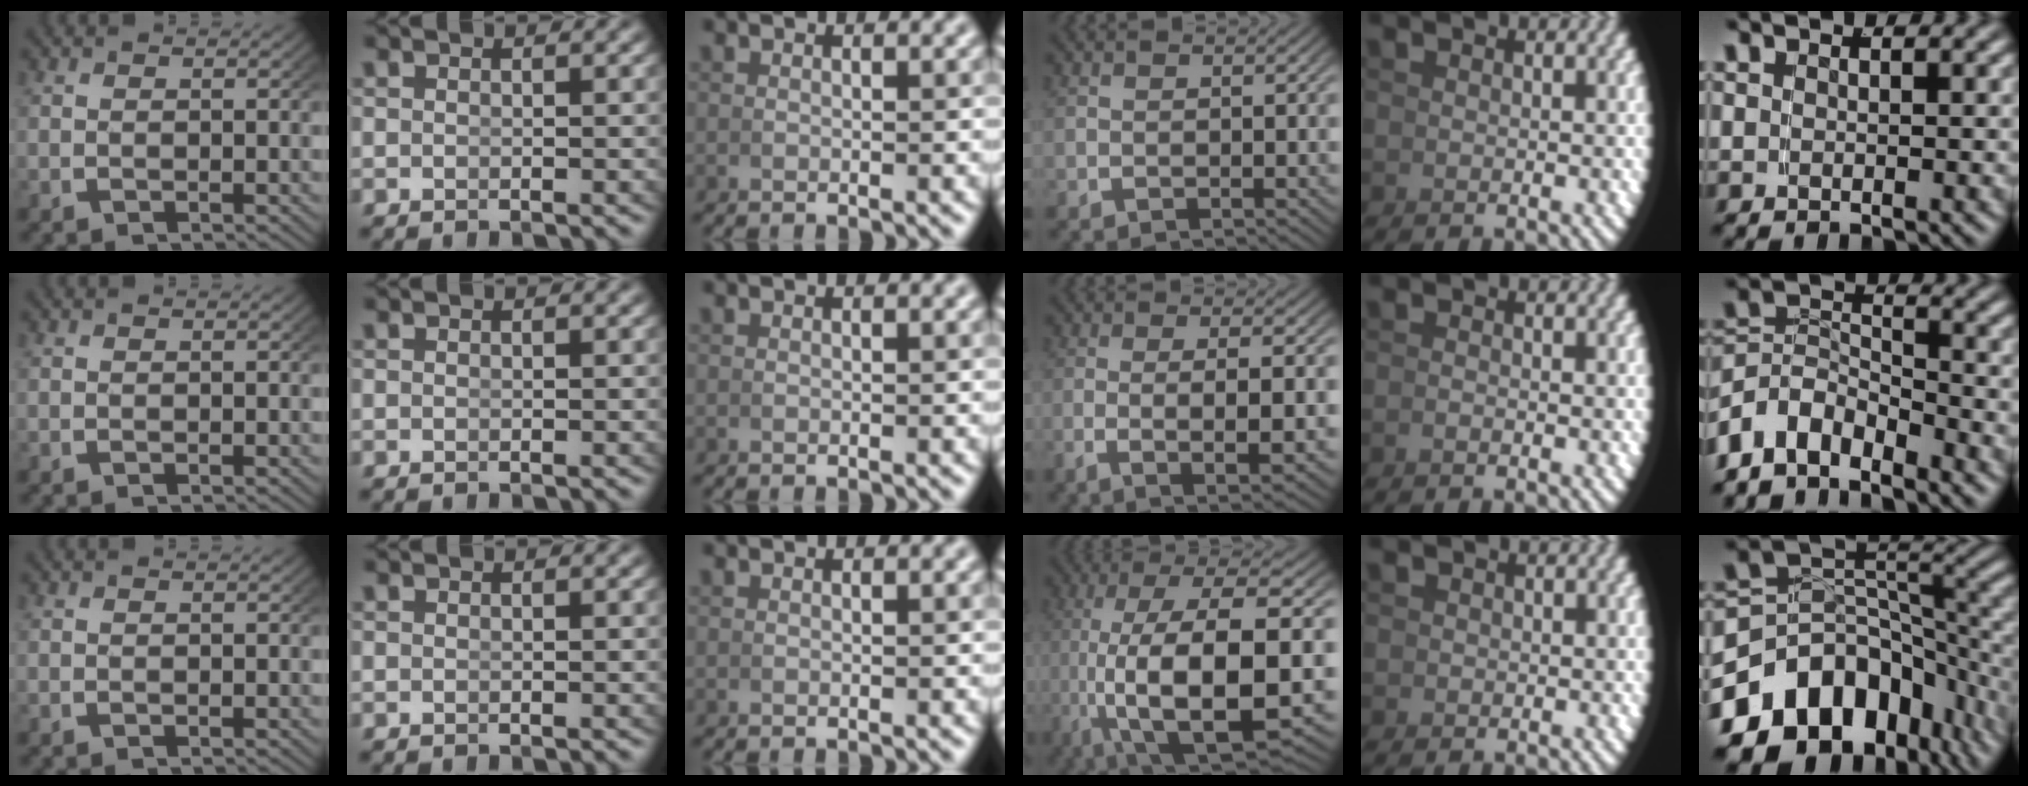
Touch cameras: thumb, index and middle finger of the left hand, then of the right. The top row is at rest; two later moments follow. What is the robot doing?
{"motion": "lift_and_place", "object": "hoodie"}